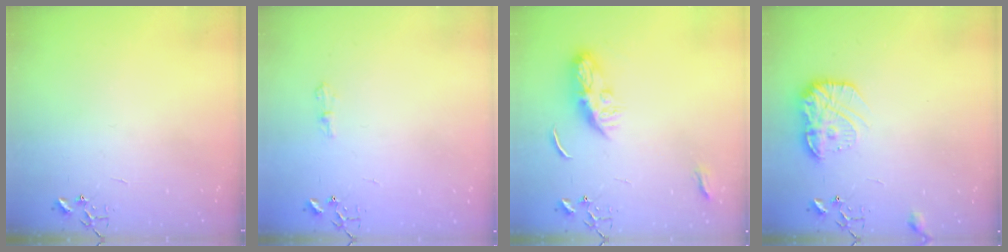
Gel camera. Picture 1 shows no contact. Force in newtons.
{"total": 6.1, "press": 6.1, "slide": 0.6}
{"total": 8.7, "press": 8.7, "slide": 0.4}
{"total": 14.1, "press": 14.1, "slide": 0.8}